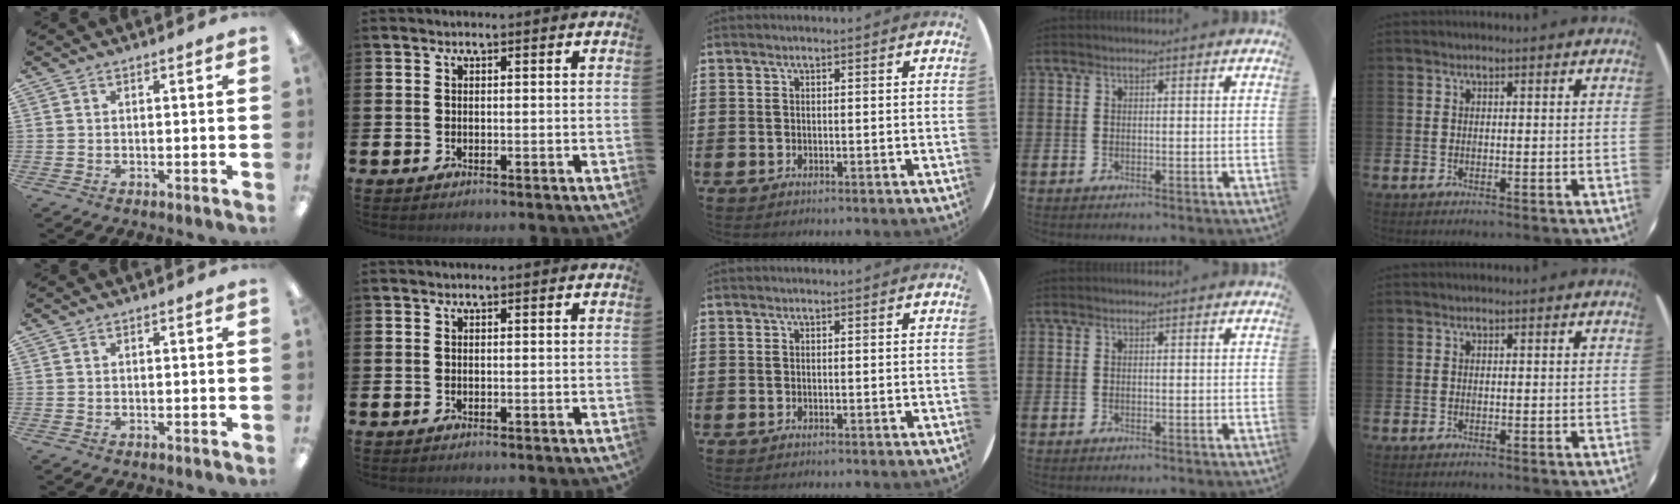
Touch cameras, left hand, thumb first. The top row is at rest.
{}